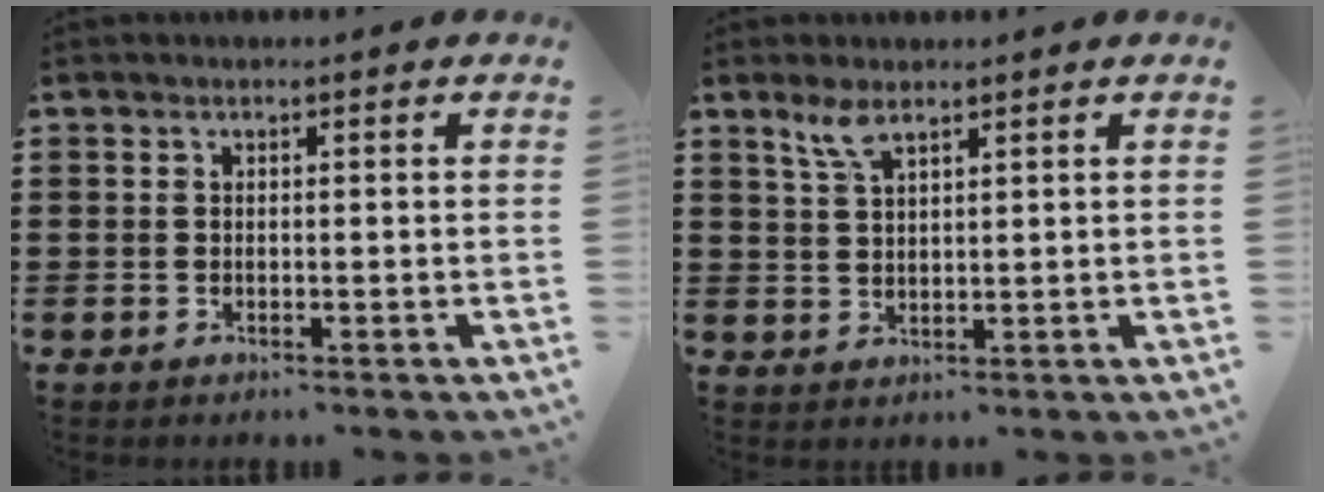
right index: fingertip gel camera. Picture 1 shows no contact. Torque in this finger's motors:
{"motor_torque": [0.01, 0.00, 0.05, 0.05]}